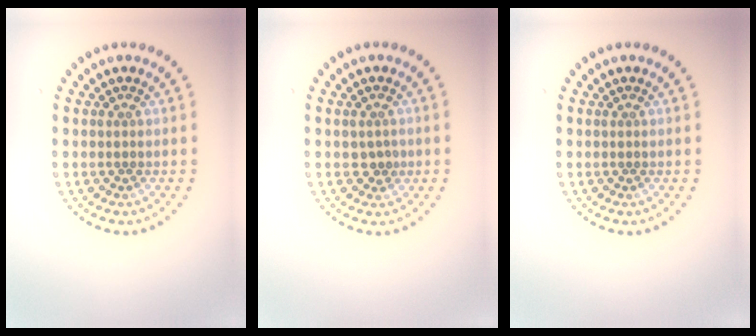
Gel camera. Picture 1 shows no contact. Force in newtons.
{"total": 1.2, "press": 1.2, "slide": 0.3}
{"total": 0.0}